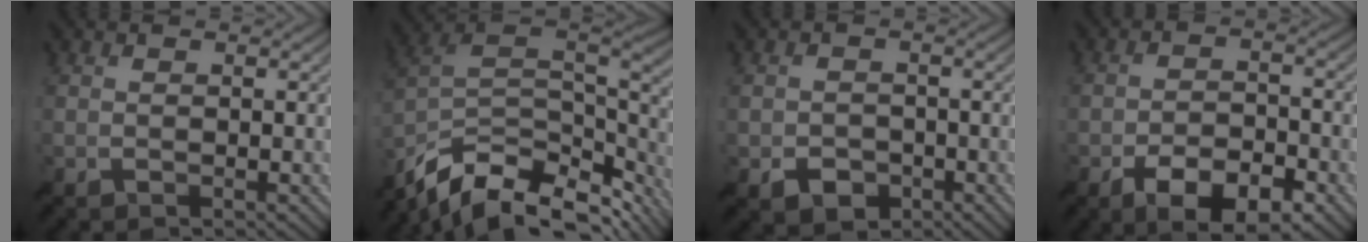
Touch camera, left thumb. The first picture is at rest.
{"total": 14.5, "force": [-8.9, 7.1, 9.0], "torque": [-0.213, -0.021, -0.144]}
{"total": 3.3, "force": [-1.5, 2.7, 1.3], "torque": [-0.026, -0.007, -0.029]}
{"total": 8.1, "force": [-4.7, 3.5, 5.6], "torque": [-0.094, 0.003, -0.082]}